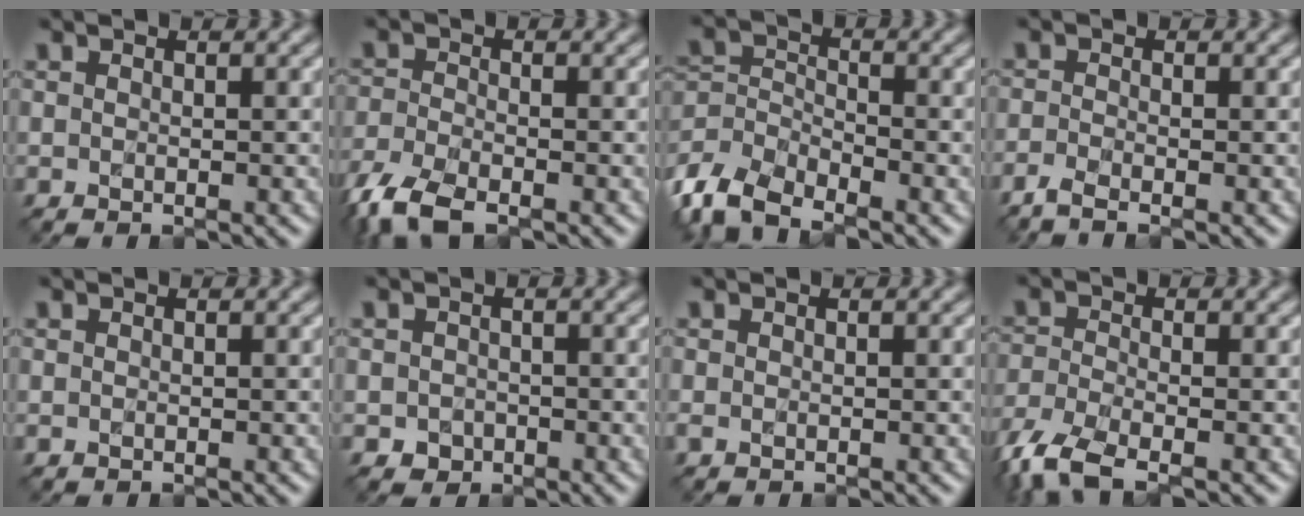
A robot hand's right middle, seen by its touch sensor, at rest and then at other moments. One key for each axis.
{"total": 5.1, "fx": -3.9, "fy": 1.7, "fz": 2.8, "tx": -0.073, "ty": -0.009, "tz": -0.087}
{"total": 5.9, "fx": -4.6, "fy": 2.5, "fz": 2.8, "tx": -0.066, "ty": 0.003, "tz": -0.102}
{"total": 2.1, "fx": -1.7, "fy": 0.3, "fz": 1.1, "tx": -0.030, "ty": -0.005, "tz": -0.048}
{"total": 0.0}
{"total": 0.9, "fx": -0.4, "fy": 0.8, "fz": -0.2, "tx": 0.002, "ty": 0.005, "tz": -0.009}
{"total": 0.0}
{"total": 5.3, "fx": -4.0, "fy": 1.5, "fz": 3.2, "tx": -0.083, "ty": -0.011, "tz": -0.090}